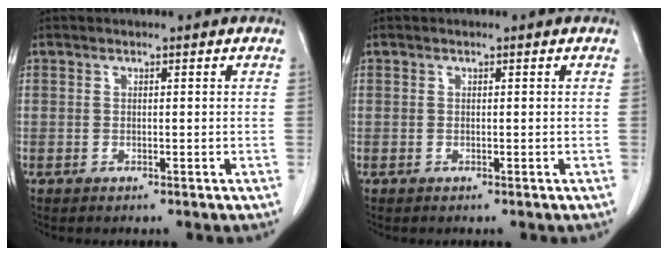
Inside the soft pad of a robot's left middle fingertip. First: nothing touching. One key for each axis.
{"total": 0.0}